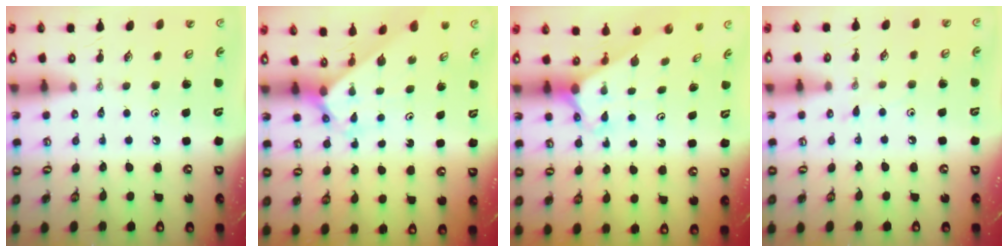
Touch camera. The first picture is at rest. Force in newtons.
{"total": 2.1, "press": 2.1, "slide": 0.3}
{"total": 2.3, "press": 2.3, "slide": 0.2}
{"total": 4.9, "press": 4.8, "slide": 0.6}